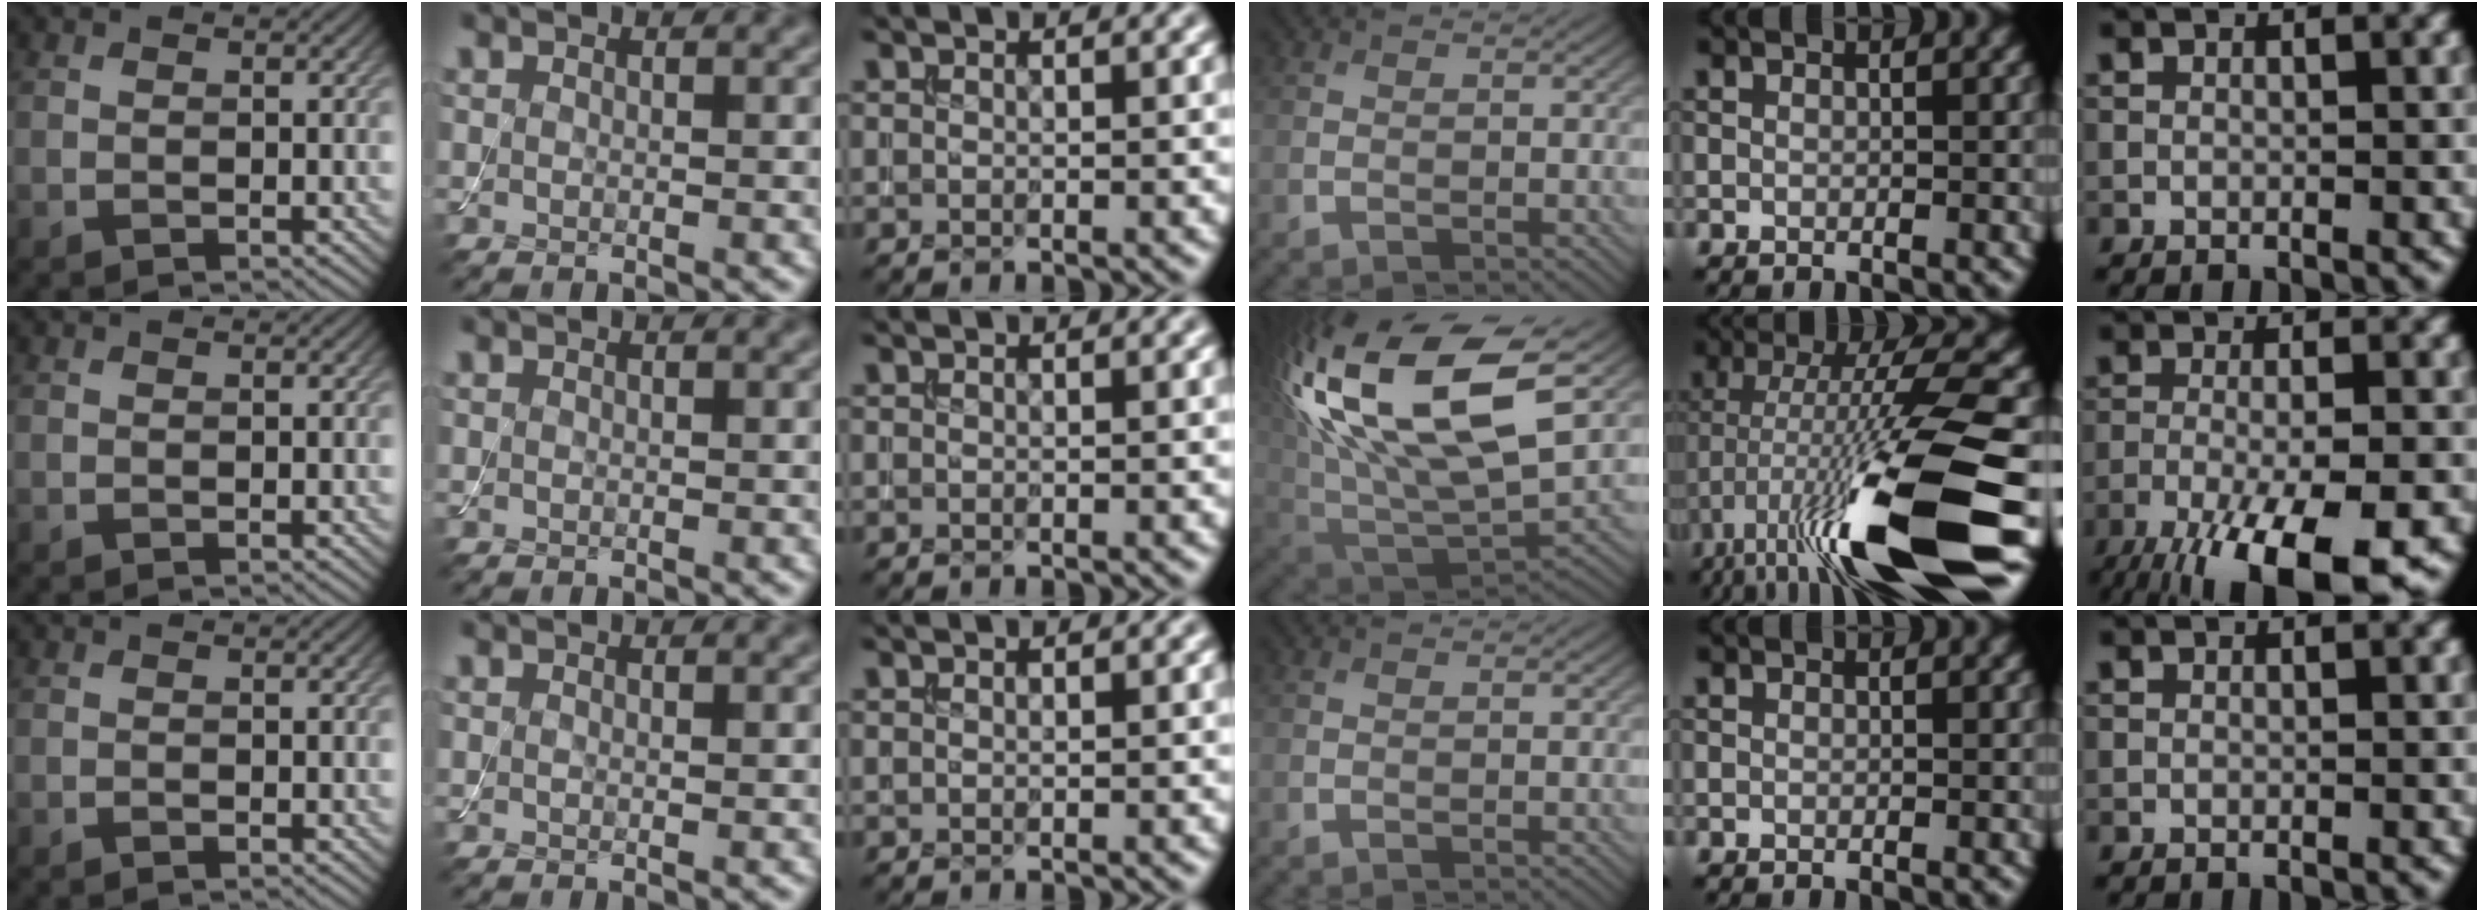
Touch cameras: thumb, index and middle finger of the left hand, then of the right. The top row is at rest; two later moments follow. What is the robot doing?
{"motion": "assemble", "object": "toy tower of hanoi"}